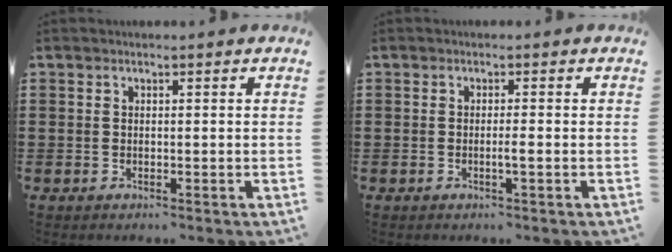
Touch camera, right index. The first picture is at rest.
{"total": 1.3, "force": [-0.5, -0.1, 1.2], "torque": [-0.020, -0.003, -0.010]}